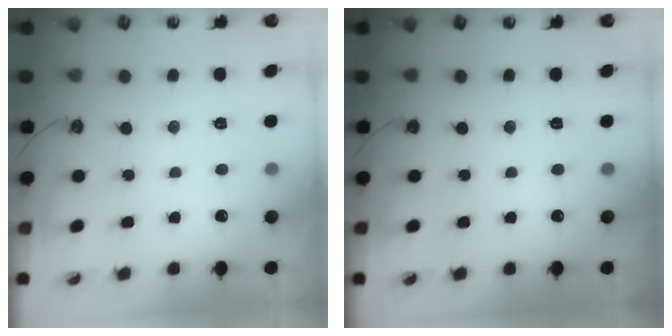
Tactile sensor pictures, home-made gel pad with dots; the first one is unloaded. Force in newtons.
{"total": 0.0}